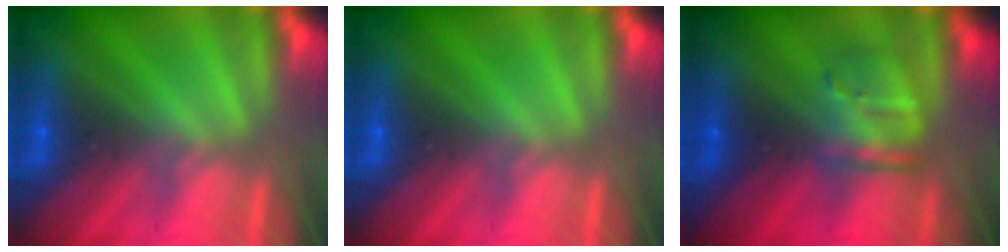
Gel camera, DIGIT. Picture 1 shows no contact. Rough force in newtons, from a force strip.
{"total": 0.0}
{"total": 3.4}